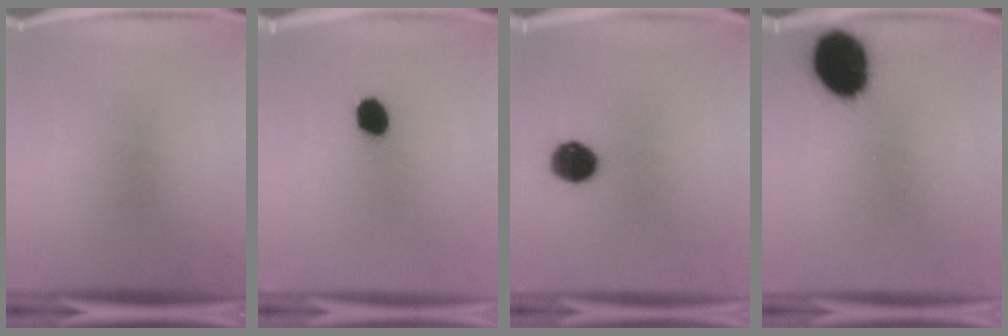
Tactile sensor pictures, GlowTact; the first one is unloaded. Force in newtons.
{"total": 6.1}
{"total": 9.1}
{"total": 17.8}